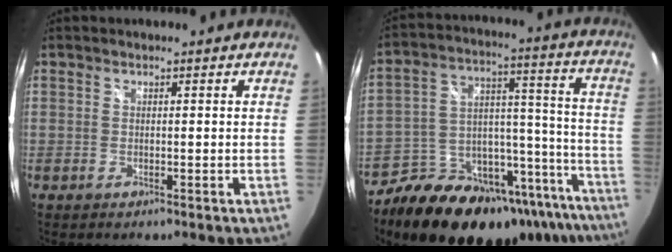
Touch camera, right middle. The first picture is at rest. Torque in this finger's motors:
{"motor_torque": [1.16, -0.98, 0.48, 0.21]}